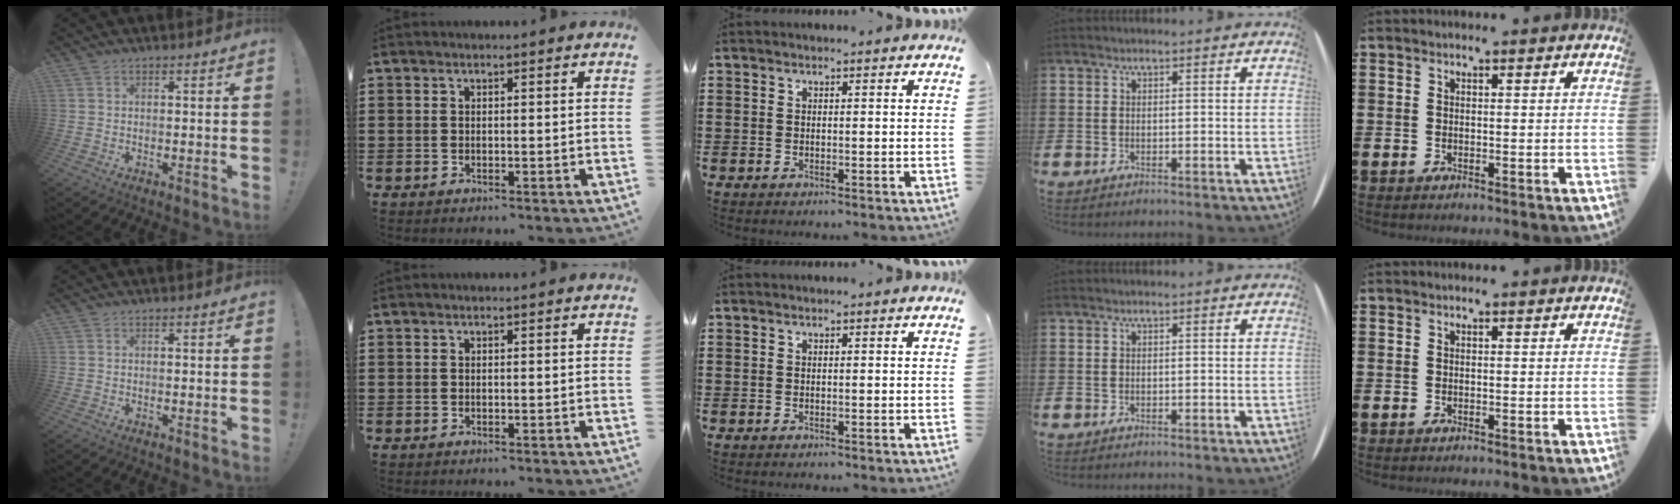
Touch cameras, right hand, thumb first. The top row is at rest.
{}